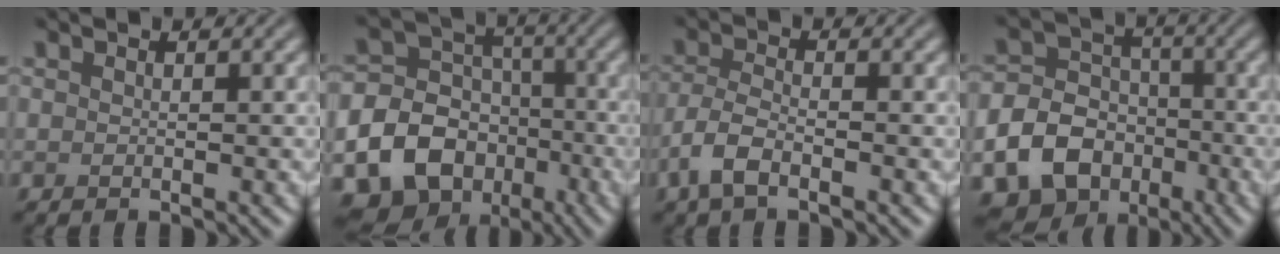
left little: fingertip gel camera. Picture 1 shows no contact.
{"total": 19.4, "force": [-8.4, 16.5, 5.7], "torque": [-0.142, -0.051, -0.148]}
{"total": 3.2, "force": [-1.8, 1.2, 2.3], "torque": [-0.053, 0.001, -0.044]}
{"total": 13.0, "force": [-5.8, 10.8, 4.4], "torque": [-0.088, -0.036, -0.114]}